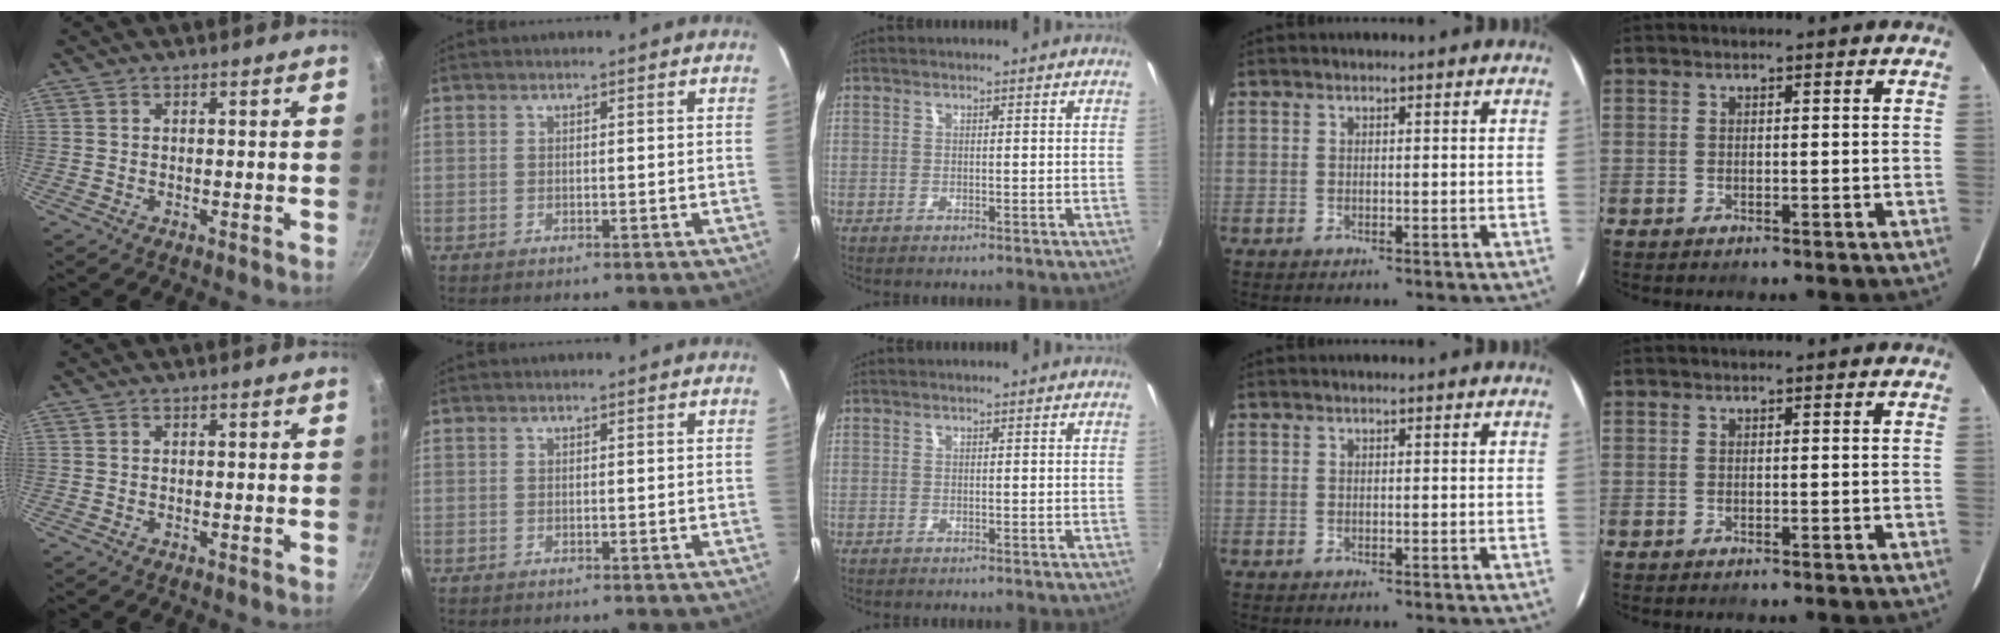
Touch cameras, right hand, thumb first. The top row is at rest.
{}